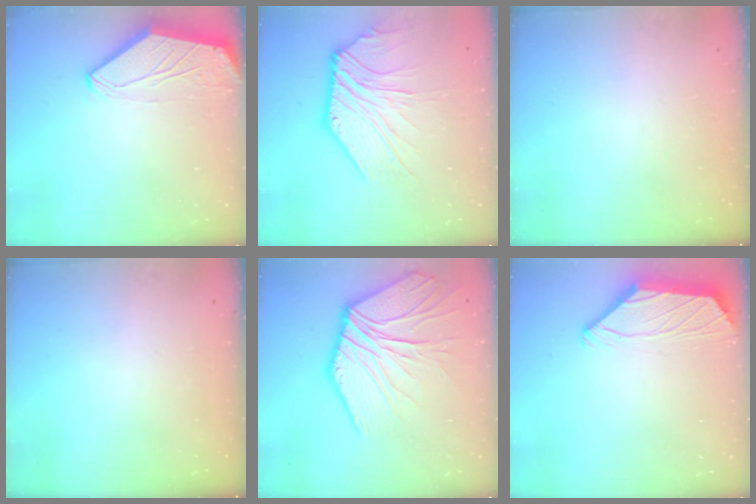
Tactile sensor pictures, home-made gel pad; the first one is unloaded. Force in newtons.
{"total": 7.7, "press": 7.6, "slide": 0.6}
{"total": 0.0}
{"total": 0.0}
{"total": 13.2, "press": 13.0, "slide": 1.9}
{"total": 2.1, "press": 2.0, "slide": 0.8}